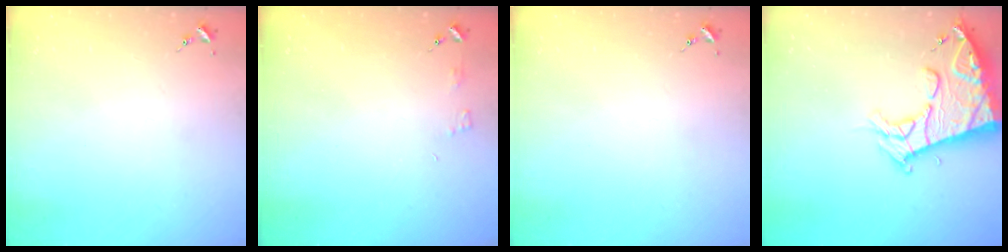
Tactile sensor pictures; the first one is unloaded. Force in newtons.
{"total": 3.1, "press": 3.1, "slide": 0.4}
{"total": 0.0}
{"total": 16.7, "press": 16.6, "slide": 1.9}